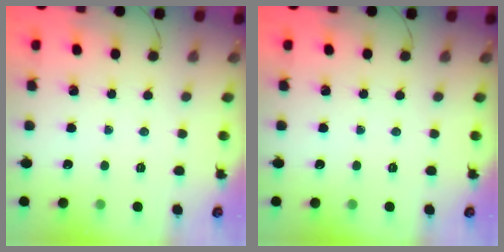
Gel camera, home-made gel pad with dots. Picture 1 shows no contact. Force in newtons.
{"total": 0.0}